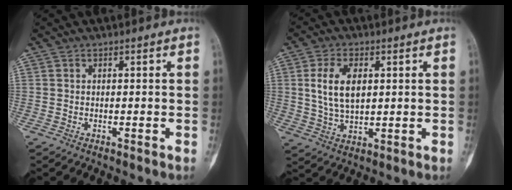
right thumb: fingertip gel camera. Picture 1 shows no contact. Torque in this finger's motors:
{"motor_torque": [1.04, 1.27, 0.68, -0.54, 0.31]}